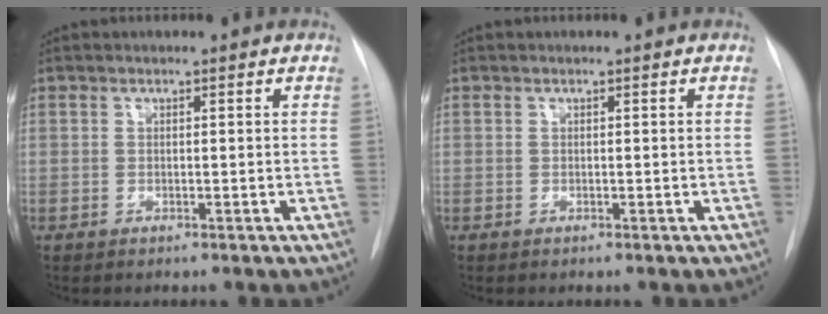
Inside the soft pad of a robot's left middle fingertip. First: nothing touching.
{"total": 0.0}